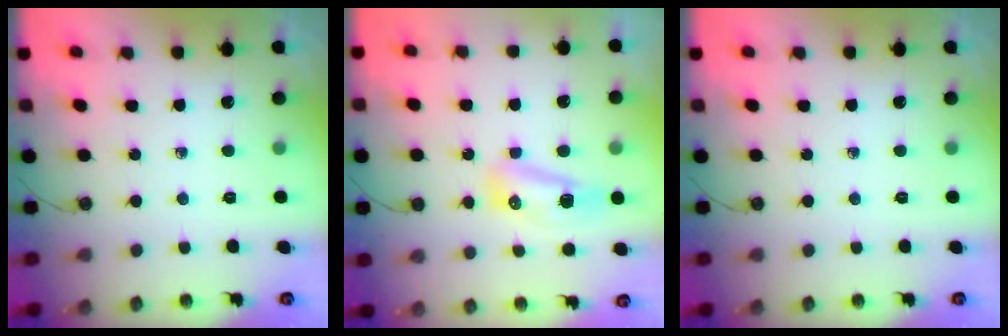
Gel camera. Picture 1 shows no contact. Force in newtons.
{"total": 8.4, "press": 8.2, "slide": 1.8}
{"total": 0.0}